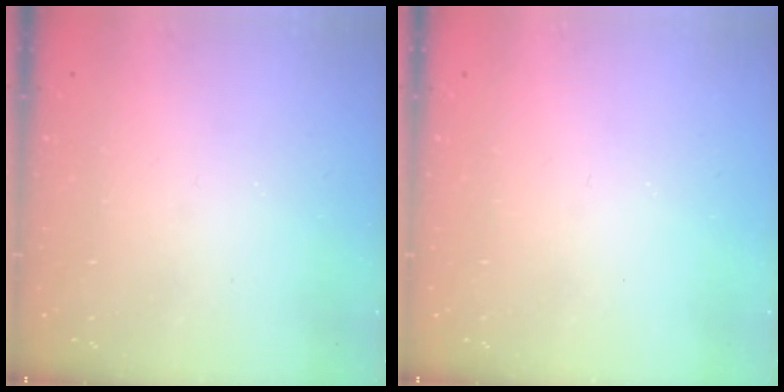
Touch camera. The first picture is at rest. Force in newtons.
{"total": 0.0}